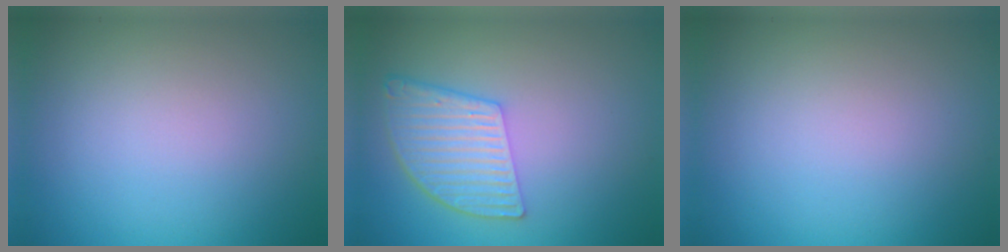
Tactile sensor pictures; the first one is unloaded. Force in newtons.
{"total": 5.3, "press": 4.1, "slide": 3.3}
{"total": 0.0}